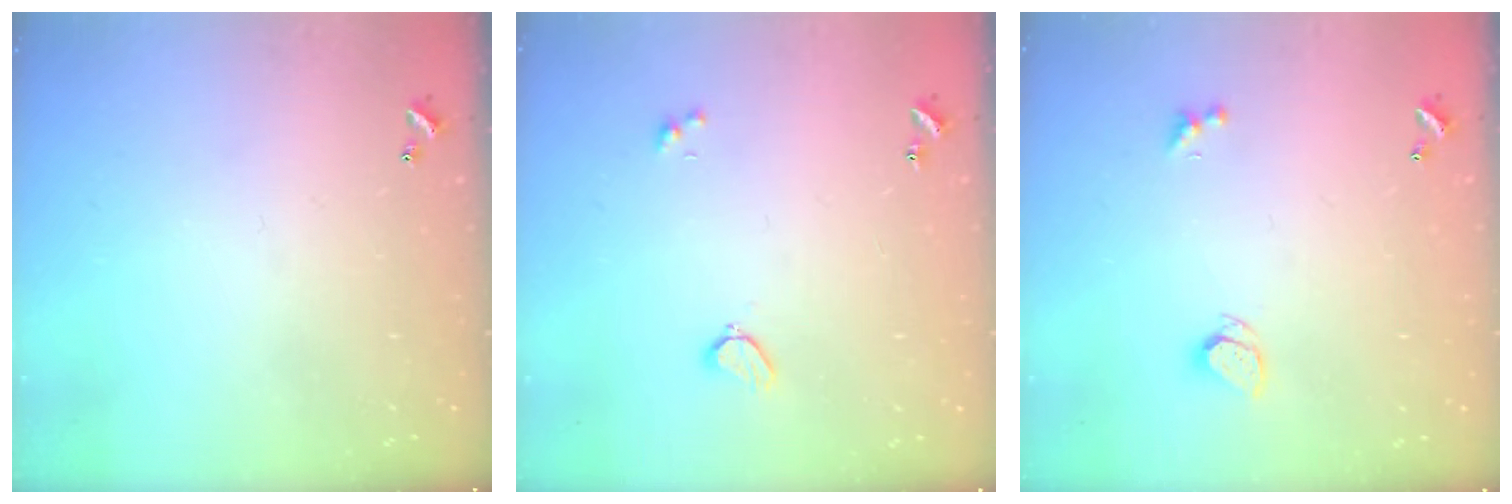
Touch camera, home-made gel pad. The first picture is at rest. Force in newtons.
{"total": 2.3, "press": 2.2, "slide": 0.7}
{"total": 0.9, "press": 0.8, "slide": 0.3}